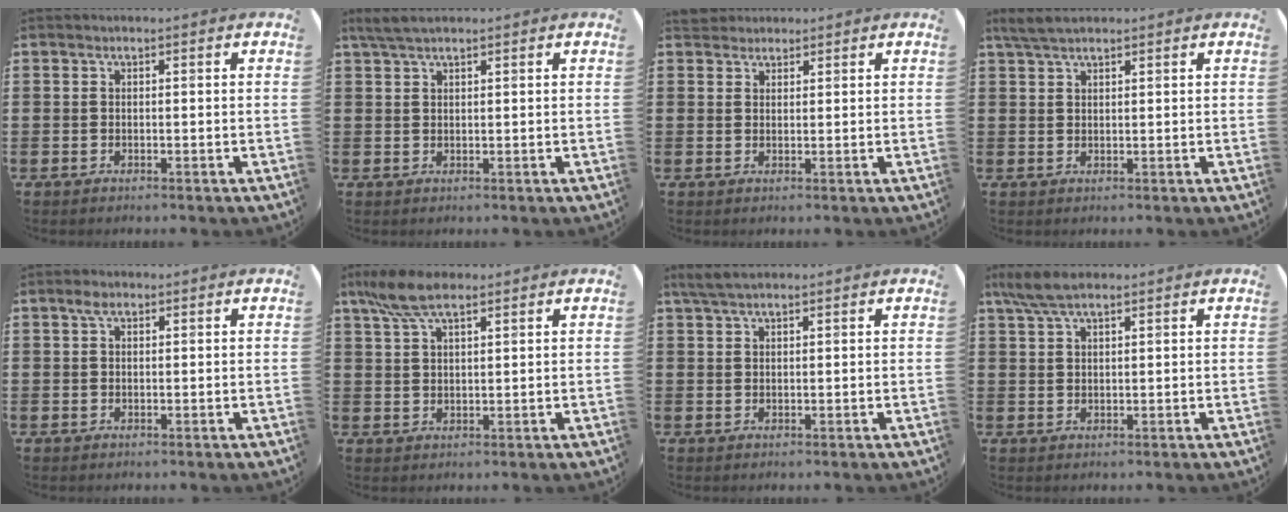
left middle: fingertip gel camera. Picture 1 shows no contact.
{"total": 2.4, "force": [1.9, 0.4, 1.3], "torque": [-0.029, 0.004, 0.035]}
{"total": 2.1, "force": [2.0, 0.7, -0.1], "torque": [-0.003, 0.004, 0.040]}
{"total": 2.9, "force": [2.4, 0.6, 1.5], "torque": [-0.035, 0.007, 0.045]}
{"total": 1.7, "force": [0.9, 1.0, 1.1], "torque": [-0.017, 0.003, 0.014]}
{"total": 6.4, "force": [4.6, 2.1, 4.0], "torque": [-0.088, 0.001, 0.085]}
{"total": 2.6, "force": [2.1, 0.6, 1.5], "torque": [-0.032, 0.005, 0.039]}
{"total": 4.7, "force": [3.5, 1.2, 2.9], "torque": [-0.063, 0.003, 0.064]}